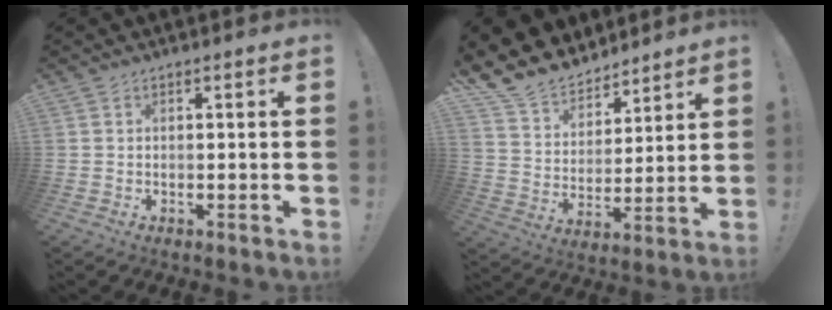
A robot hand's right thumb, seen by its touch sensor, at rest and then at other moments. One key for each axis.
{"total": 13.4, "fx": 11.5, "fy": 6.6, "fz": 2.0, "tx": -0.060, "ty": -0.095, "tz": 0.219}